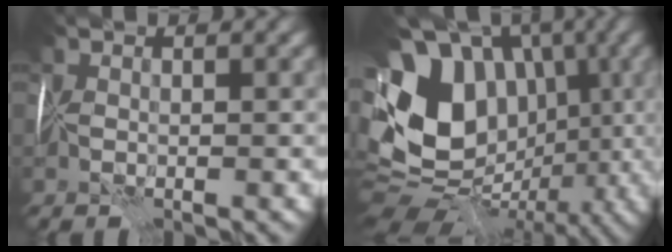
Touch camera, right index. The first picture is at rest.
{"total": 12.7, "force": [-0.1, 9.5, 8.5], "torque": [-0.146, 0.011, -0.012]}